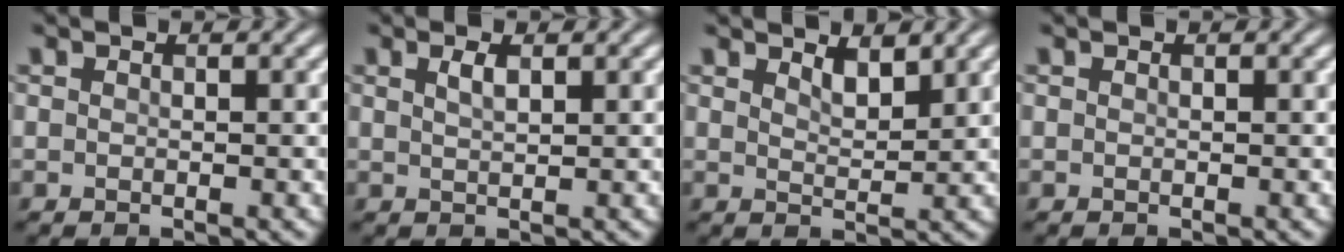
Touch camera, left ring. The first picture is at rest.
{"total": 1.4, "force": [0.8, 0.4, 1.0], "torque": [-0.021, 0.003, 0.015]}
{"total": 2.0, "force": [1.5, 0.6, 1.1], "torque": [-0.023, -0.004, 0.028]}
{"total": 0.0}